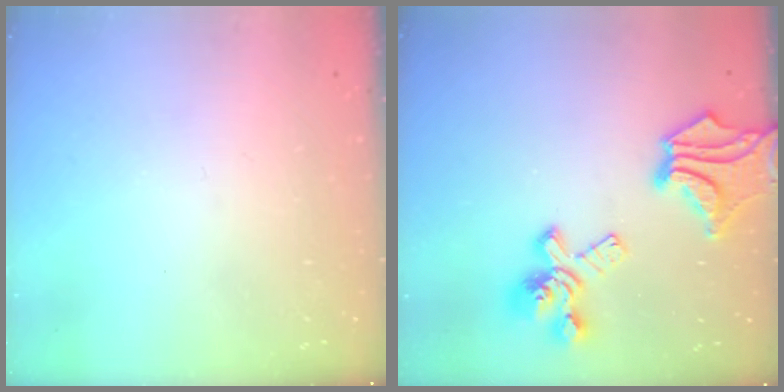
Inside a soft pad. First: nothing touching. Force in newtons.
{"total": 11.7, "press": 11.2, "slide": 3.3}